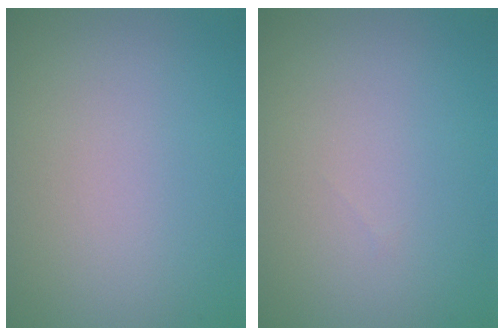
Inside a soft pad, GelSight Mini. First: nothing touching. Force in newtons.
{"total": 0.0}